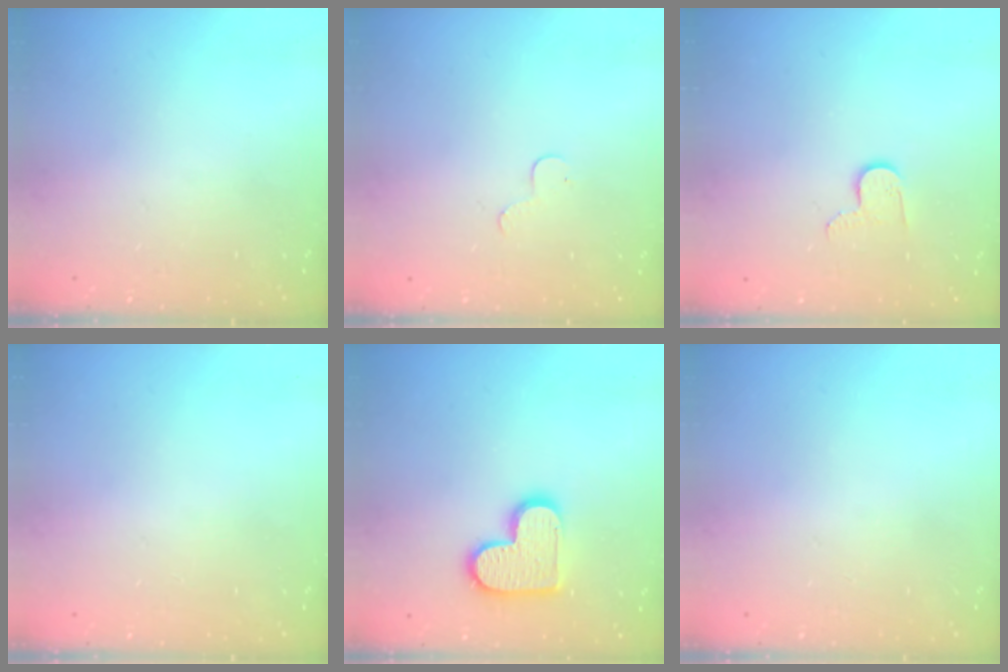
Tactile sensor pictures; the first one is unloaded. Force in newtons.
{"total": 3.4, "press": 3.4, "slide": 0.3}
{"total": 6.0, "press": 6.0, "slide": 0.6}
{"total": 0.7, "press": 0.7, "slide": 0.1}
{"total": 13.4, "press": 13.4, "slide": 0.8}
{"total": 0.6, "press": 0.6, "slide": 0.2}